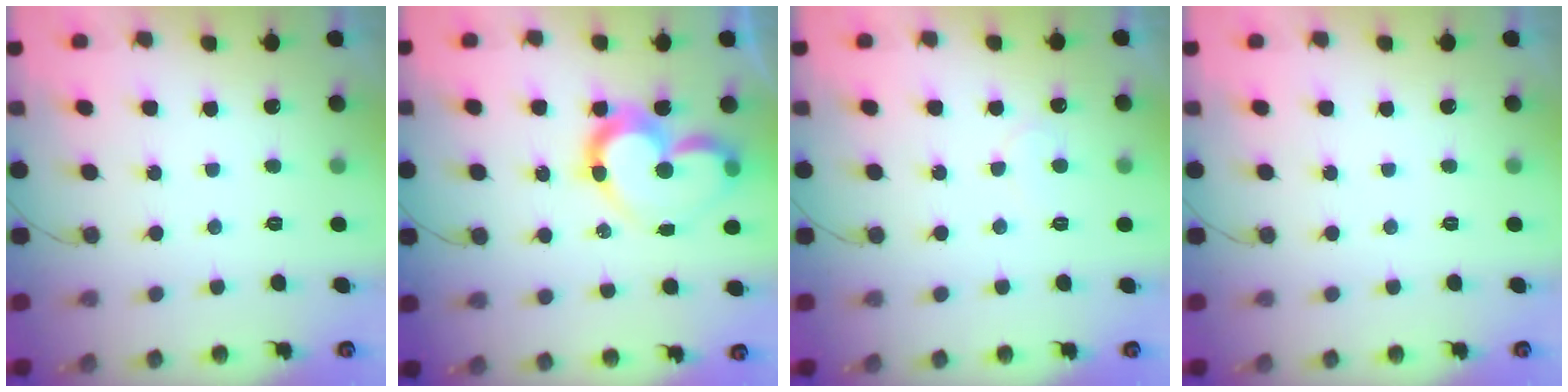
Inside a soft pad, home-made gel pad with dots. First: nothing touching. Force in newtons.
{"total": 14.4, "press": 14.3, "slide": 1.5}
{"total": 5.0, "press": 5.0, "slide": 0.4}
{"total": 0.0}